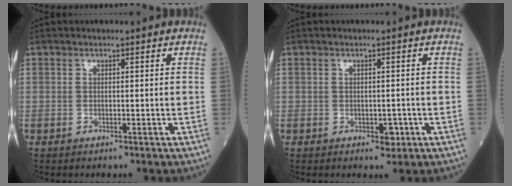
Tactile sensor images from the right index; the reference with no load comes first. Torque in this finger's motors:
{"motor_torque": [0.16, 0.03, 0.06, 0.03]}